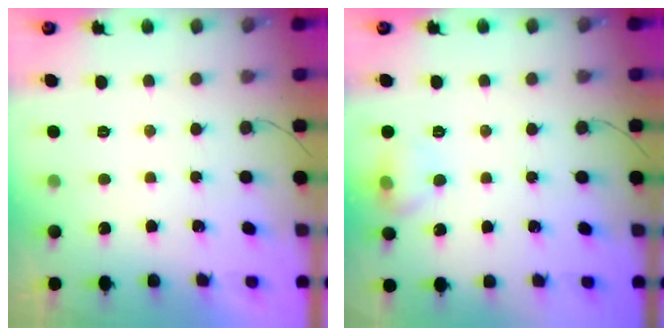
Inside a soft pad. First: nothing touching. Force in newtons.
{"total": 6.8, "press": 6.6, "slide": 1.3}